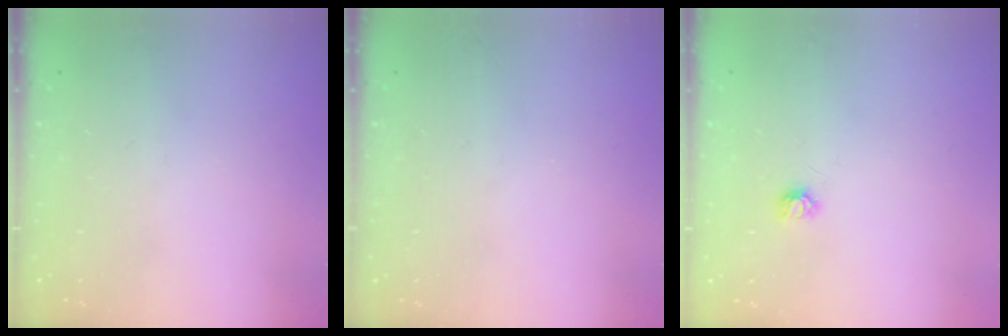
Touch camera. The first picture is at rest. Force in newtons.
{"total": 0.0}
{"total": 3.8, "press": 3.8, "slide": 0.4}